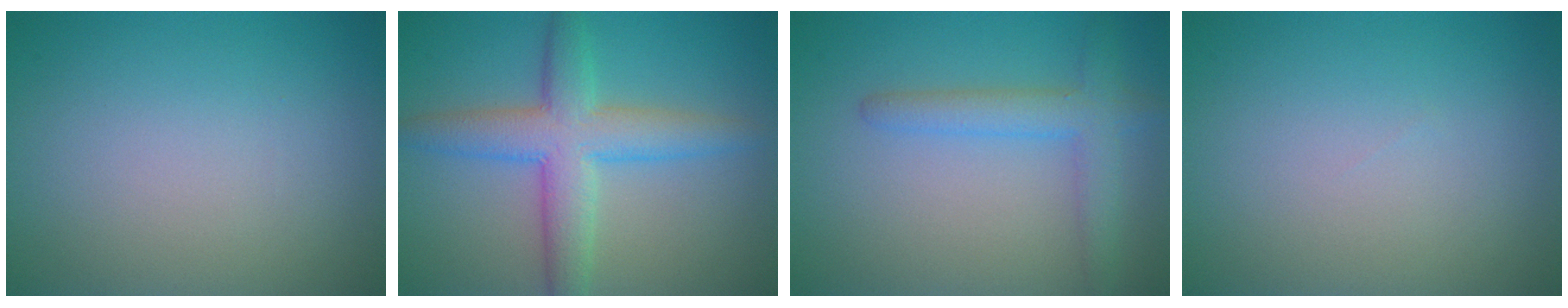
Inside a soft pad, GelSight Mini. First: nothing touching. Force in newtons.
{"total": 5.8, "press": 5.8, "slide": 0.1}
{"total": 3.3, "press": 3.3, "slide": 0.2}
{"total": 0.0}